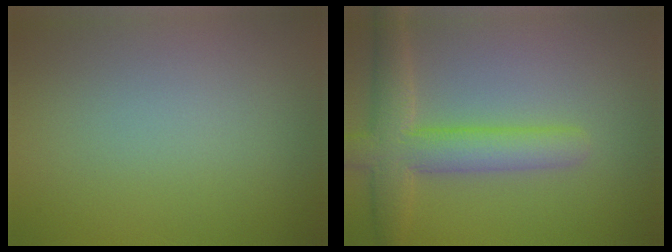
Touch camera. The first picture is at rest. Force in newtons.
{"total": 5.3, "press": 5.3, "slide": 0.2}